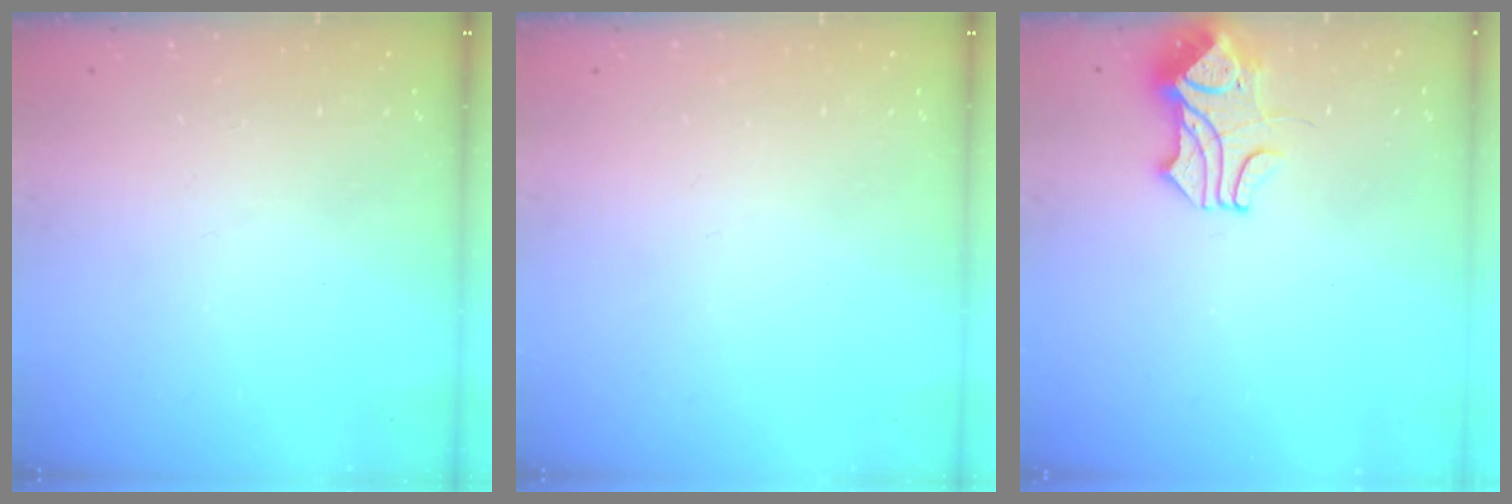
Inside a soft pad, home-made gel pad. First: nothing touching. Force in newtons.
{"total": 0.0}
{"total": 1.8, "press": 1.6, "slide": 0.7}